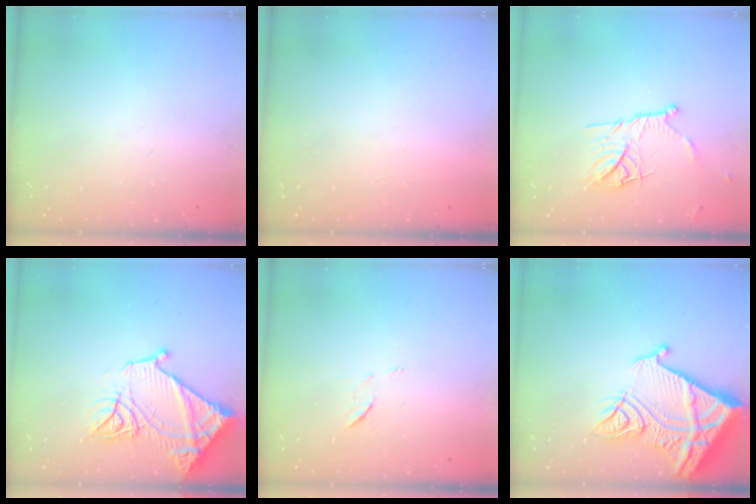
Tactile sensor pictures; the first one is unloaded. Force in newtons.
{"total": 1.7, "press": 1.7, "slide": 0.1}
{"total": 12.8, "press": 12.8, "slide": 1.1}
{"total": 15.8, "press": 15.7, "slide": 1.5}
{"total": 5.8, "press": 5.7, "slide": 1.3}
{"total": 18.7, "press": 18.6, "slide": 2.1}